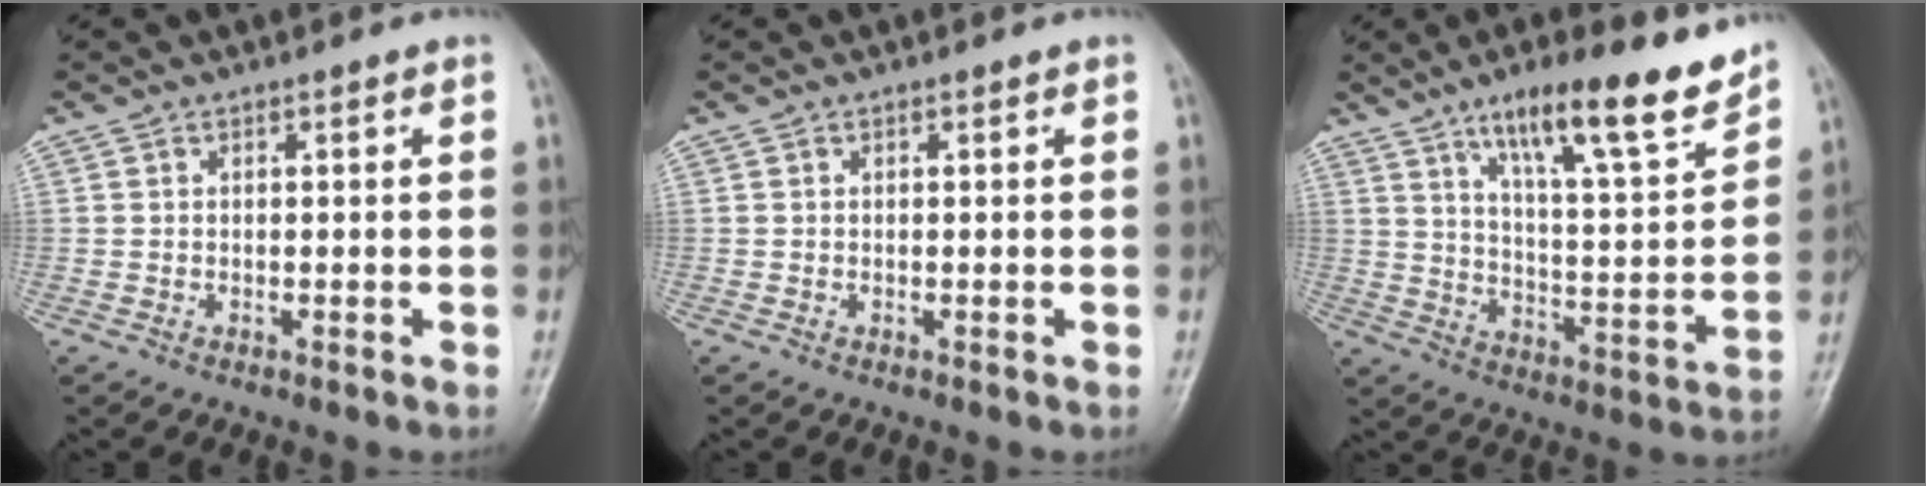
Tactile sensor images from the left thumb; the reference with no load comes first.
{"total": 0.0}
{"total": 16.4, "force": [11.6, 3.1, 11.3], "torque": [-0.156, -0.067, 0.189]}